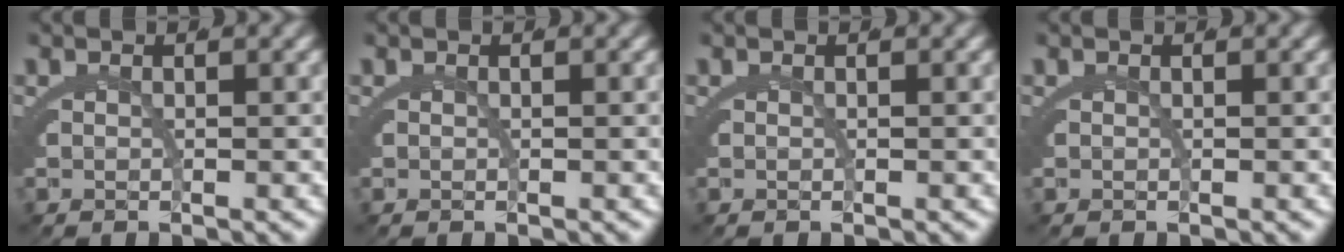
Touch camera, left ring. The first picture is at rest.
{"total": 0.0}
{"total": 0.0}
{"total": 0.0}